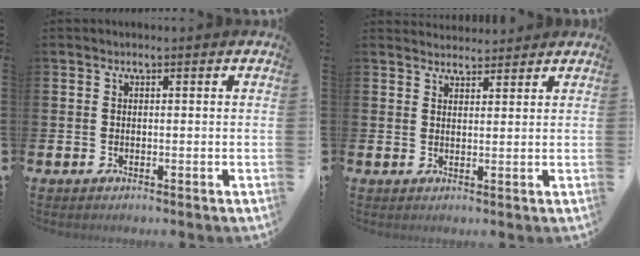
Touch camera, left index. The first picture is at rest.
{"total": 2.6, "force": [2.5, 0.6, -0.1], "torque": [-0.004, -0.011, 0.047]}